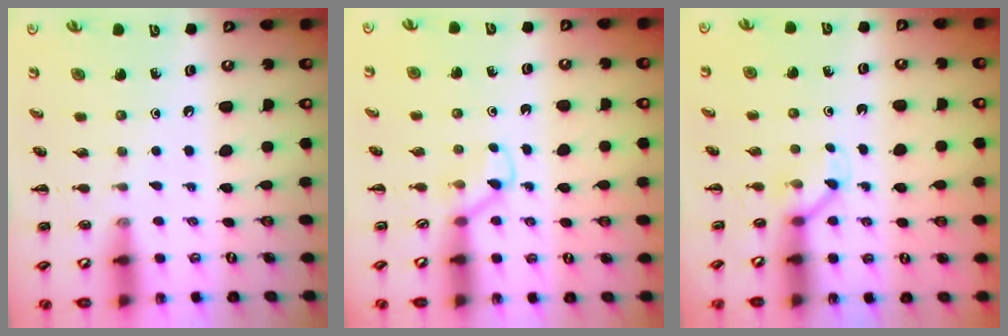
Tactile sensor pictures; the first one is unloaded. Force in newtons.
{"total": 2.5, "press": 2.3, "slide": 0.9}
{"total": 2.8, "press": 2.7, "slide": 0.9}